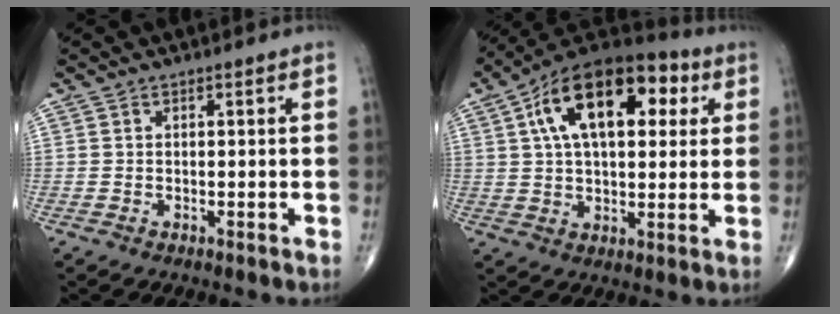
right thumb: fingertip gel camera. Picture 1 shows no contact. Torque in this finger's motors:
{"motor_torque": [-1.40, 2.96, 1.83, 0.83, 0.49]}